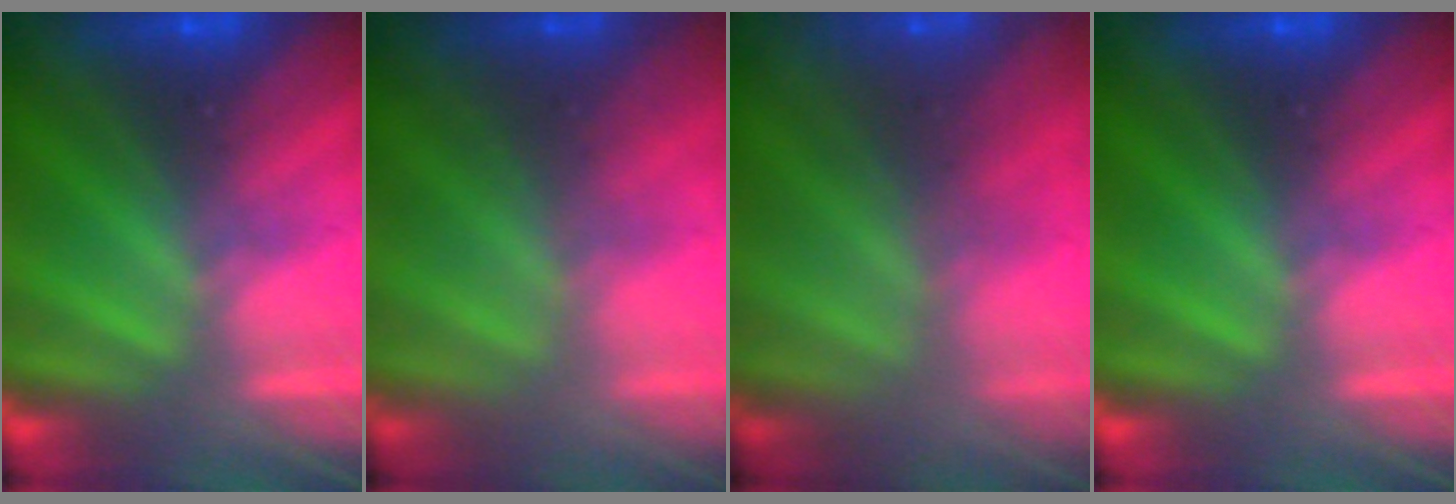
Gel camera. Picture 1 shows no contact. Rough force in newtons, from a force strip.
{"total": 1.8}
{"total": 6.9}
{"total": 0.0}